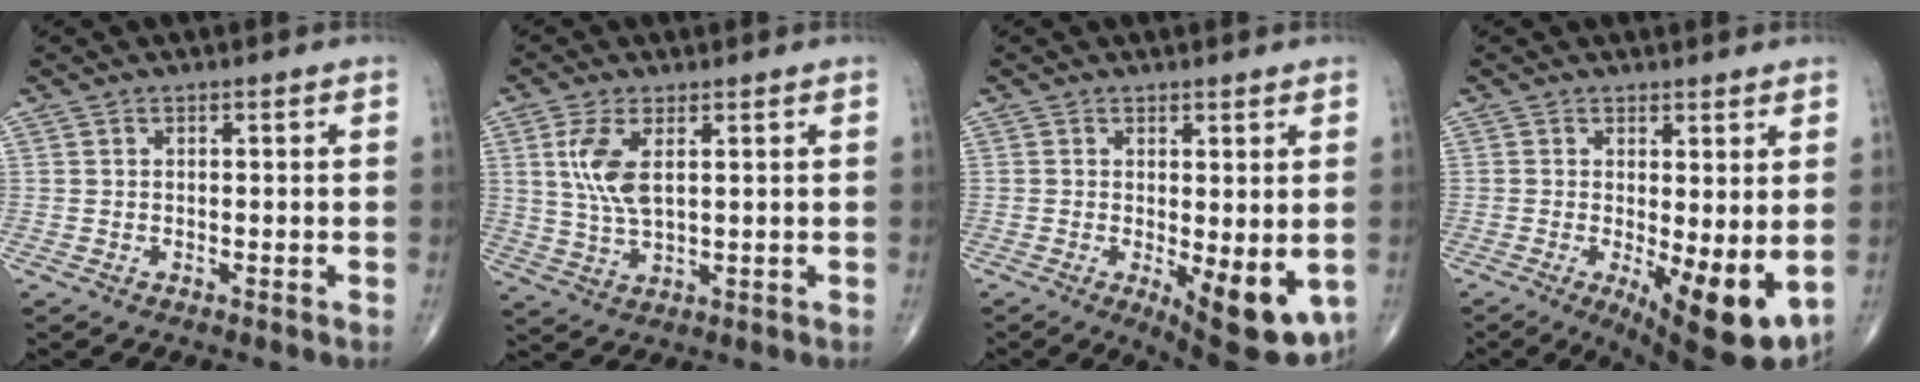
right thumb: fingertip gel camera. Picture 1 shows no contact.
{"total": 7.1, "force": [2.1, 2.9, 6.1], "torque": [-0.136, -0.006, 0.048]}
{"total": 10.3, "force": [-2.0, 3.8, 9.4], "torque": [-0.113, -0.023, -0.014]}
{"total": 10.6, "force": [-1.3, 3.6, 9.9], "torque": [-0.141, -0.027, -0.009]}